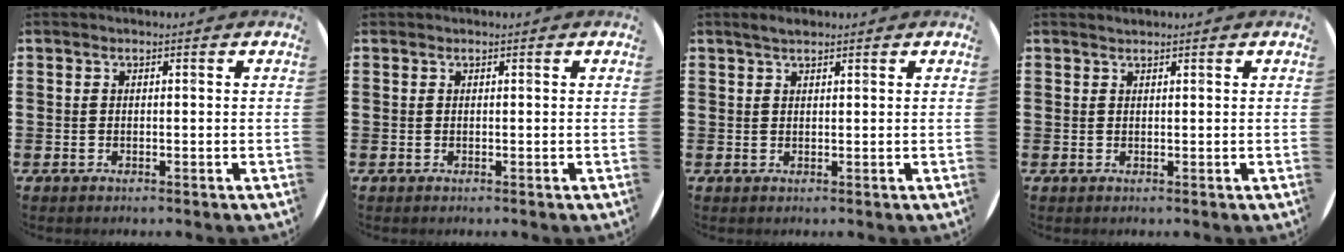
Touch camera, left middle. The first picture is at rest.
{"total": 0.0}
{"total": 1.4, "force": [1.3, 0.3, 0.6], "torque": [-0.012, 0.004, 0.023]}
{"total": 0.6, "force": [0.6, 0.0, -0.1], "torque": [0.003, 0.002, 0.010]}